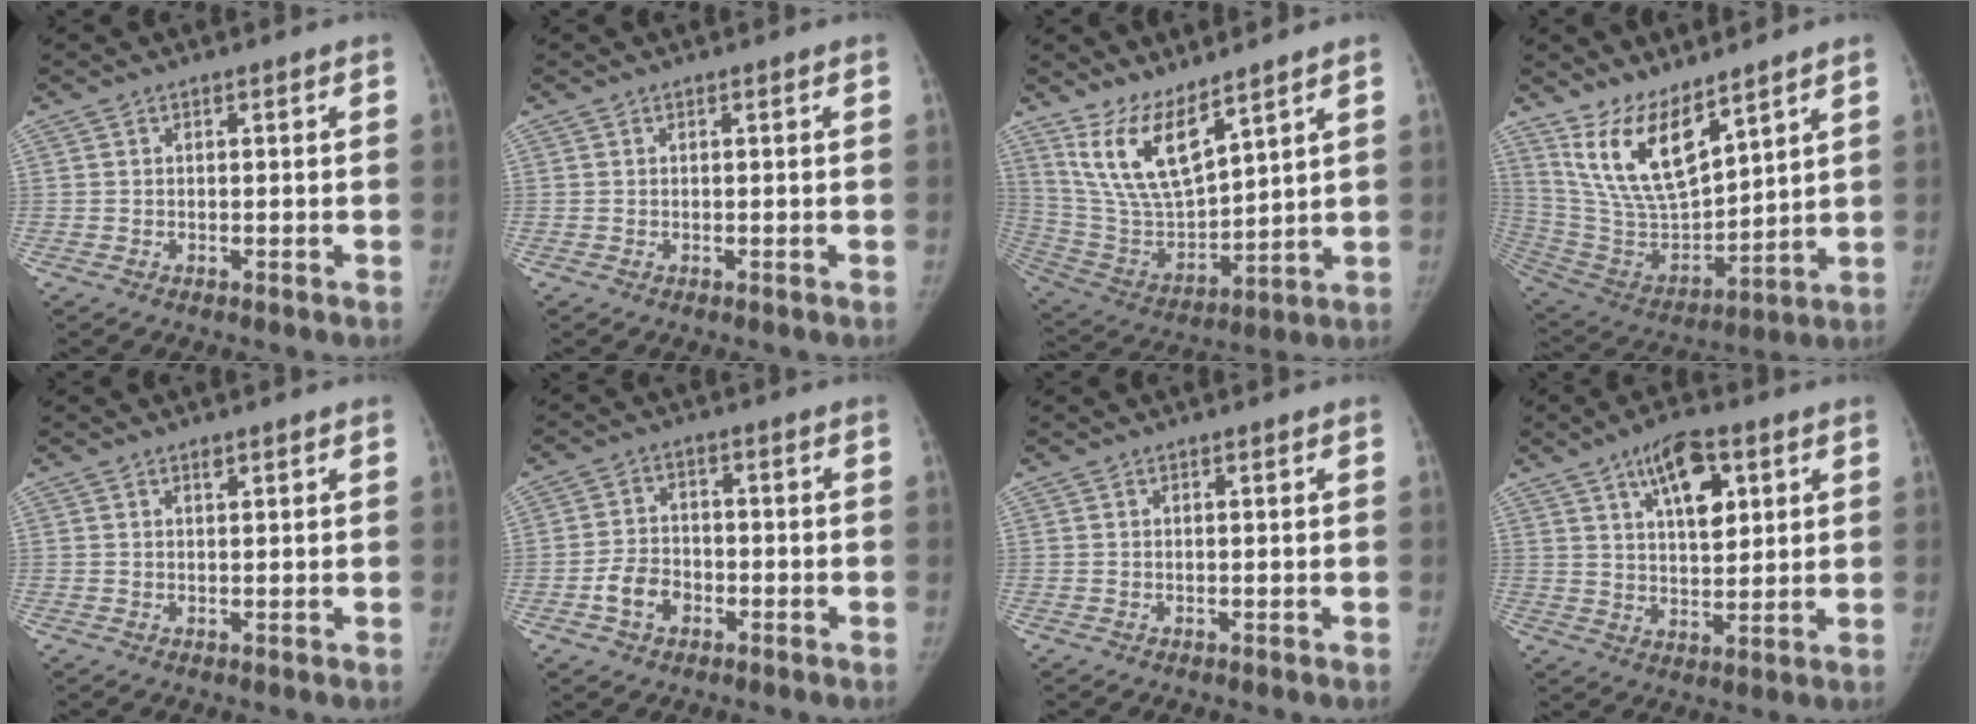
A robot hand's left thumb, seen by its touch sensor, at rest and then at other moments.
{"total": 0.0}
{"total": 13.2, "force": [9.0, 4.2, 8.6], "torque": [-0.147, -0.062, 0.197]}
{"total": 15.0, "force": [10.0, 5.5, 9.7], "torque": [-0.158, -0.063, 0.215]}
{"total": 0.7, "force": [0.6, 0.3, 0.3], "torque": [-0.001, -0.004, 0.009]}
{"total": 6.0, "force": [-2.6, 4.5, 3.0], "torque": [-0.039, 0.023, -0.049]}
{"total": 0.0}
{"total": 10.5, "force": [4.7, 5.0, 7.9], "torque": [-0.102, -0.018, 0.077]}